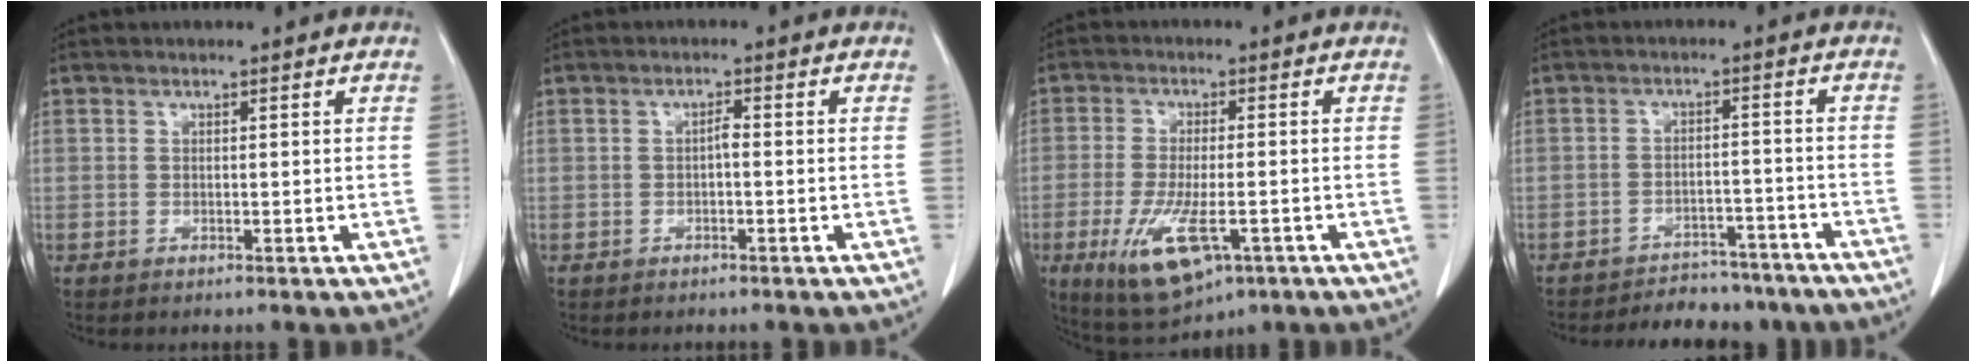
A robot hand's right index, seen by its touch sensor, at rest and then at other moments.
{"total": 1.2, "force": [-0.3, 0.3, 1.1], "torque": [-0.019, 0.004, -0.005]}
{"total": 10.7, "force": [-4.3, 3.6, 9.1], "torque": [-0.175, -0.023, -0.061]}
{"total": 11.6, "force": [-10.5, 4.3, 2.5], "torque": [-0.028, 0.009, -0.126]}